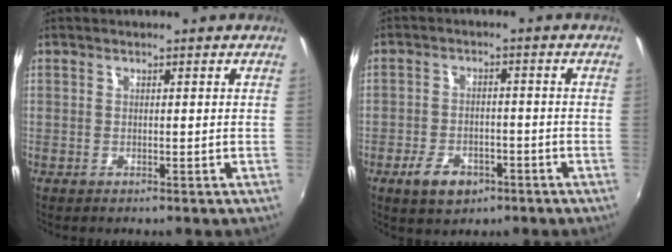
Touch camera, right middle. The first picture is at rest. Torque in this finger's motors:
{"motor_torque": [0.75, -0.58, 0.07, 0.06]}